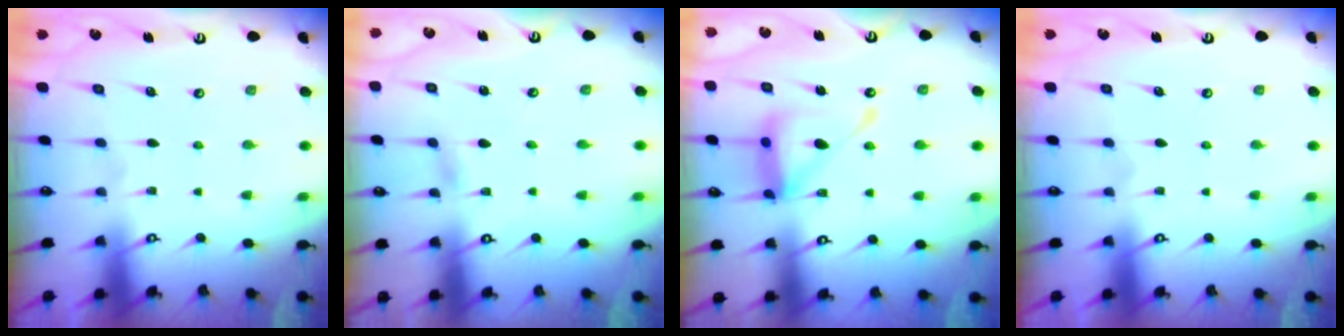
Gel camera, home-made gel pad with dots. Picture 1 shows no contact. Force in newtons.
{"total": 1.8, "press": 1.8, "slide": 0.2}
{"total": 16.3, "press": 16.3, "slide": 1.4}
{"total": 0.0}